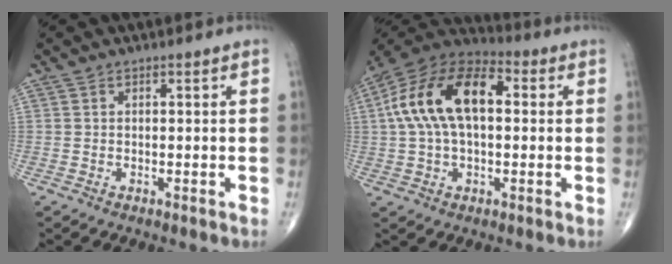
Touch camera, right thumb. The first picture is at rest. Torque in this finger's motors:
{"motor_torque": [0.43, 0.41, 0.79, -0.08, 0.43]}